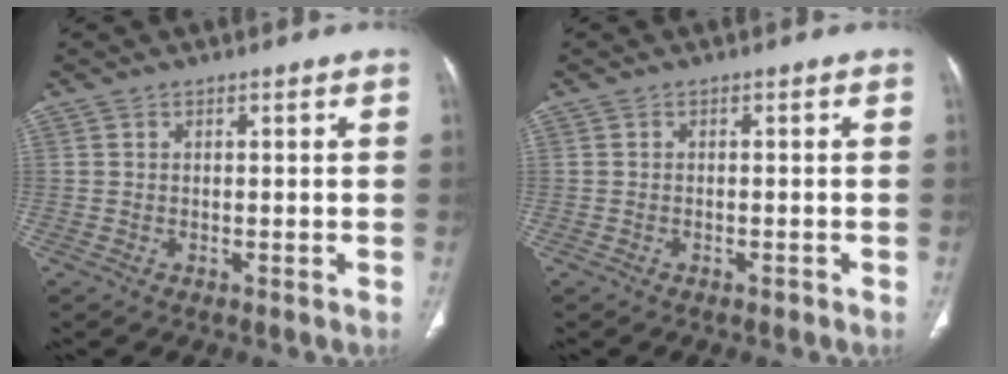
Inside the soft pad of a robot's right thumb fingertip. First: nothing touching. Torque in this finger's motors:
{"motor_torque": [-0.33, 0.20, -0.28, 0.17, 0.02]}